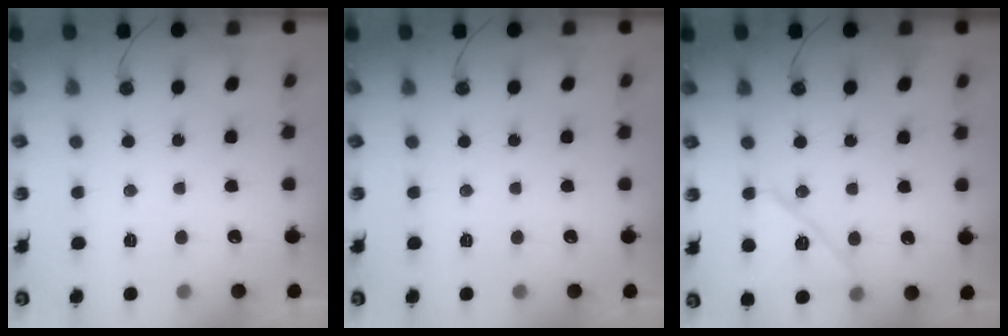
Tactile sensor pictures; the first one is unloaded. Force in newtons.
{"total": 0.0}
{"total": 13.2, "press": 13.2, "slide": 0.6}